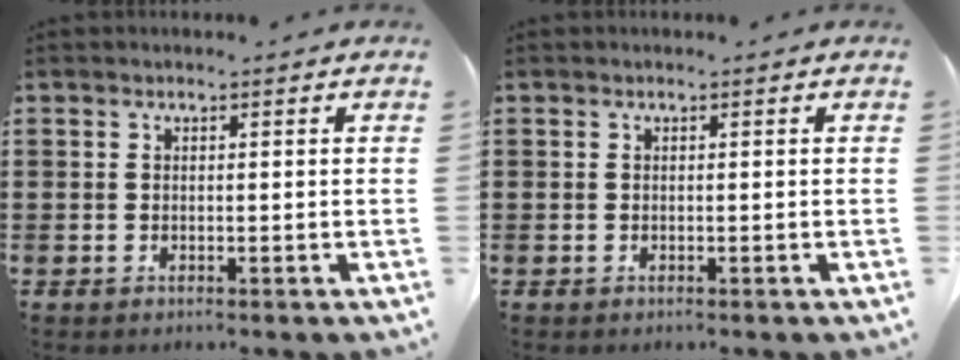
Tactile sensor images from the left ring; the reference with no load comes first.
{"total": 0.0}